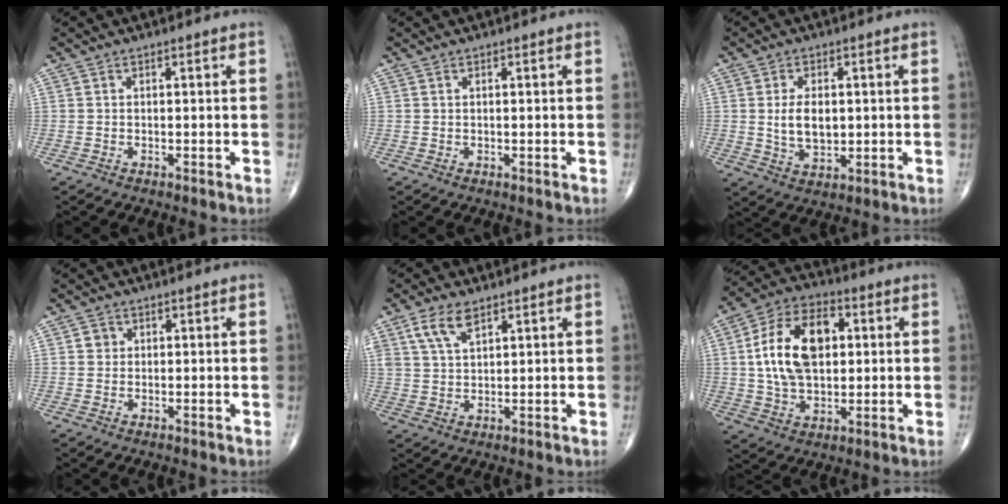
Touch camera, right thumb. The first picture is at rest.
{"total": 0.0}
{"total": 7.0, "force": [0.5, 4.2, 5.6], "torque": [-0.087, -0.010, 0.016]}
{"total": 1.6, "force": [0.4, 1.5, 0.4], "torque": [0.001, 0.001, 0.002]}
{"total": 6.3, "force": [3.6, 3.1, 4.1], "torque": [-0.077, -0.011, 0.074]}
{"total": 17.1, "force": [2.6, 10.6, 13.2], "torque": [-0.216, 0.014, 0.041]}